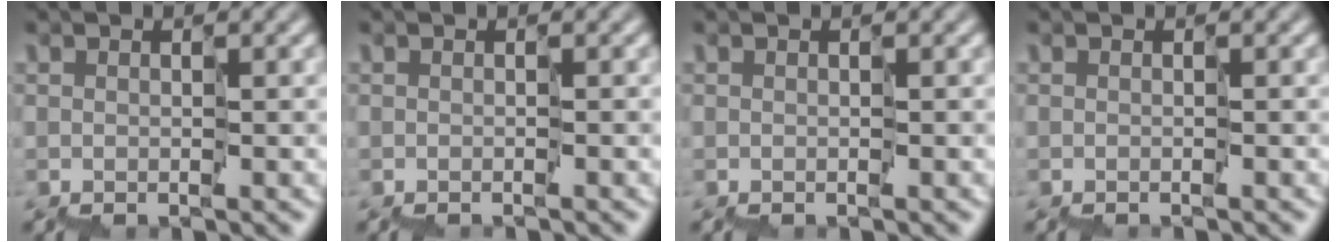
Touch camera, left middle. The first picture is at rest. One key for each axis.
{"total": 0.8, "fx": -0.8, "fy": 0.0, "fz": -0.1, "tx": 0.007, "ty": 0.001, "tz": -0.014}
{"total": 0.0}
{"total": 0.7, "fx": -0.7, "fy": -0.1, "fz": -0.1, "tx": 0.007, "ty": 0.001, "tz": -0.011}